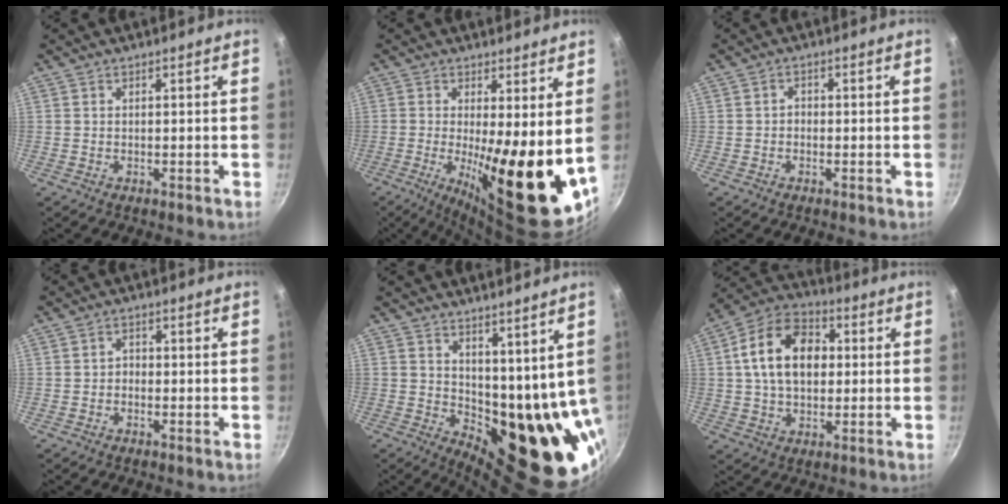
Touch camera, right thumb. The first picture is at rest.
{"total": 18.1, "force": [-0.9, 5.2, 17.3], "torque": [-0.231, -0.027, -0.007]}
{"total": 1.4, "force": [-0.4, 1.1, 0.7], "torque": [-0.009, 0.008, -0.008]}
{"total": 1.6, "force": [-0.5, 1.3, 0.8], "torque": [-0.006, 0.010, -0.012]}
{"total": 15.2, "force": [5.8, 8.3, 11.4], "torque": [-0.119, -0.037, 0.117]}
{"total": 15.2, "force": [1.9, 10.4, 10.8], "torque": [-0.154, 0.022, 0.017]}